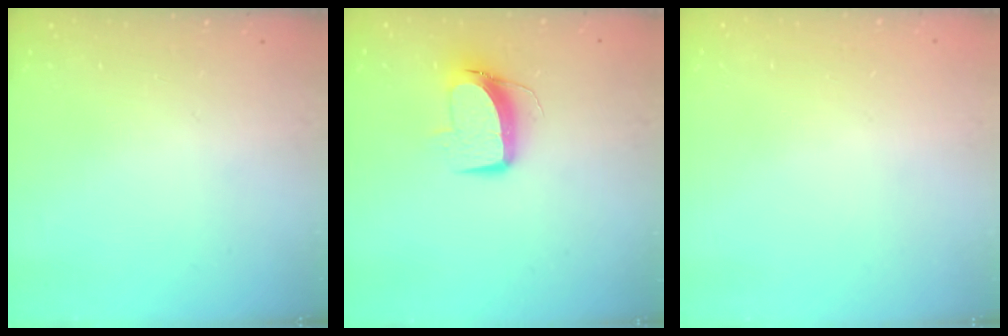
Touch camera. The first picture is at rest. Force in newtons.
{"total": 9.9, "press": 9.9, "slide": 0.8}
{"total": 0.0}